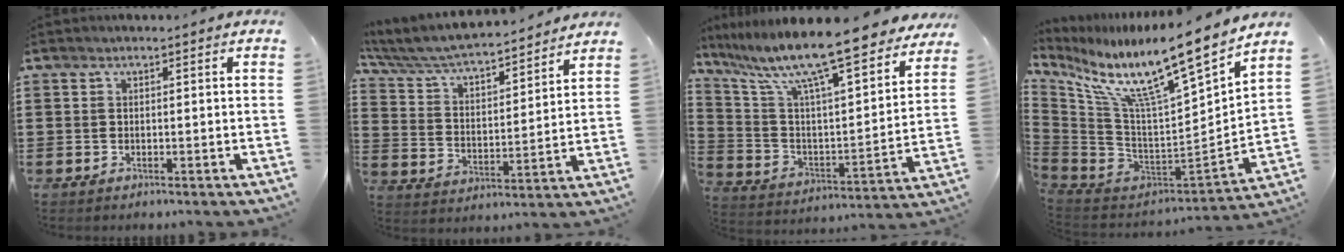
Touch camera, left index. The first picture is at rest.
{"total": 5.7, "force": [5.3, 0.5, 2.1], "torque": [-0.065, -0.039, 0.085]}
{"total": 12.9, "force": [10.8, 0.3, 7.1], "torque": [-0.171, -0.082, 0.179]}
{"total": 13.4, "force": [9.7, 1.3, 9.1], "torque": [-0.184, -0.079, 0.154]}